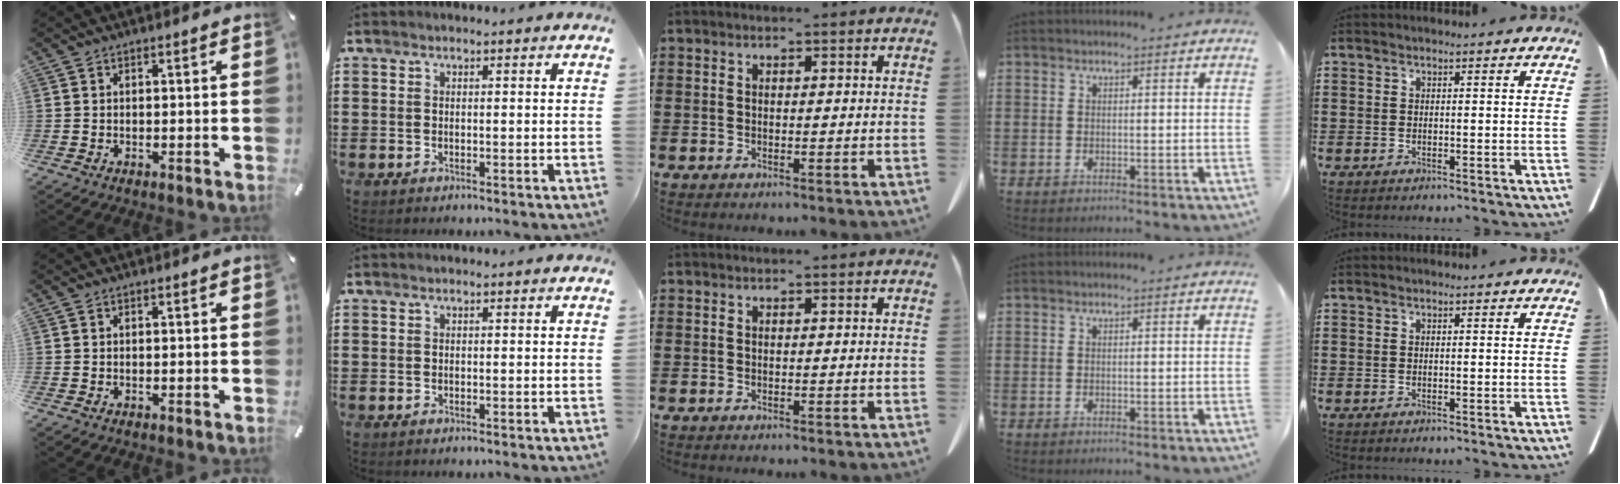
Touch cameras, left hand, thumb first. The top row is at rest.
{}